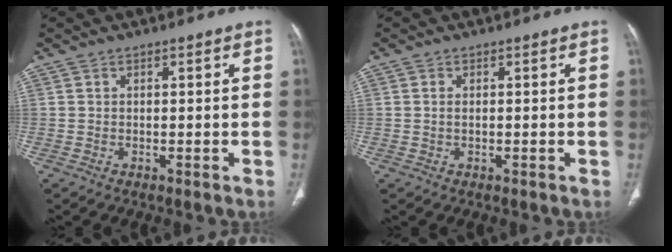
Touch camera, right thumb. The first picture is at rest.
{"total": 0.8, "force": [0.1, 0.3, 0.7], "torque": [-0.018, 0.002, 0.003]}